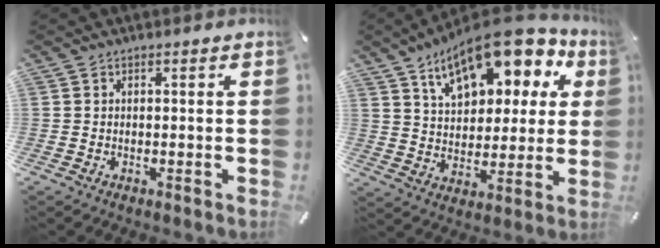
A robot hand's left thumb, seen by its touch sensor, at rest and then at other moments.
{"total": 17.6, "force": [10.9, 9.1, 10.3], "torque": [-0.173, -0.055, 0.188]}